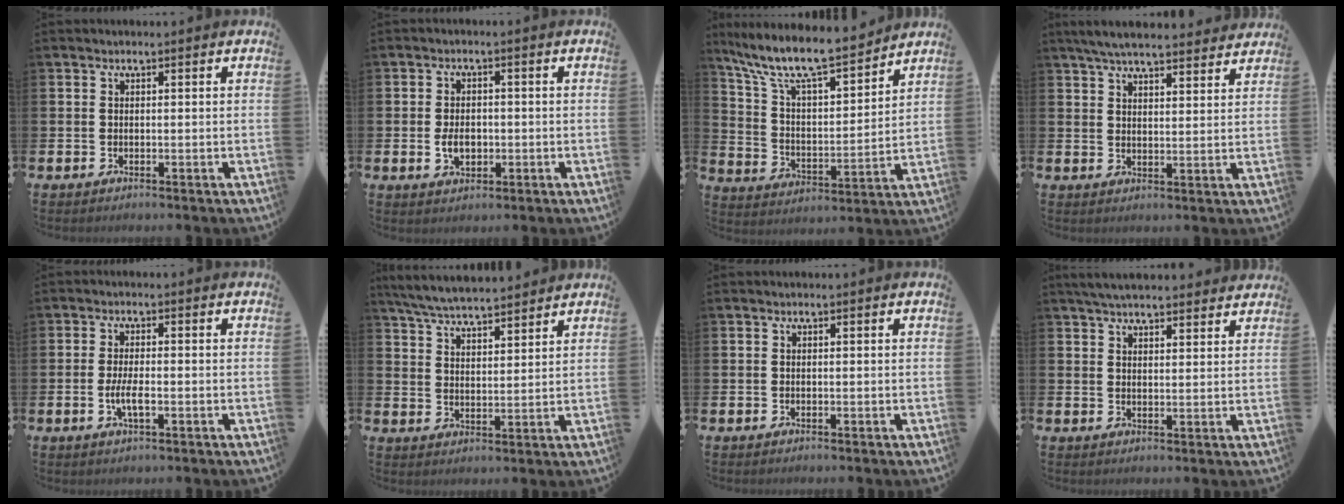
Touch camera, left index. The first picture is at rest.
{"total": 3.3, "force": [-0.5, 2.3, 2.3], "torque": [-0.028, -0.003, -0.015]}
{"total": 10.4, "force": [9.3, 1.8, 4.4], "torque": [-0.131, -0.058, 0.159]}
{"total": 5.9, "force": [5.6, 0.7, 1.7], "torque": [-0.049, -0.021, 0.103]}
{"total": 3.1, "force": [-0.8, 1.0, 2.9], "torque": [-0.054, -0.002, -0.019]}
{"total": 6.2, "force": [6.0, 0.4, 1.1], "torque": [-0.049, -0.029, 0.110]}
{"total": 0.0}
{"total": 4.5, "force": [4.3, 0.7, 1.0], "torque": [-0.030, -0.013, 0.081]}